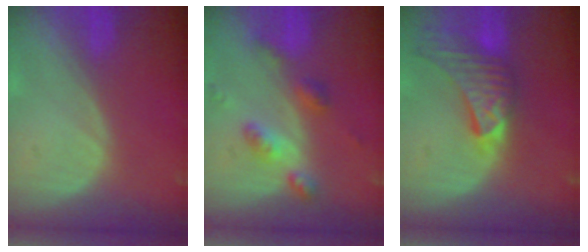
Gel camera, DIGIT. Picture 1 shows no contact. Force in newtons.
{"total": 6.3, "press": 5.5, "slide": 3.0}
{"total": 8.9, "press": 8.4, "slide": 3.0}